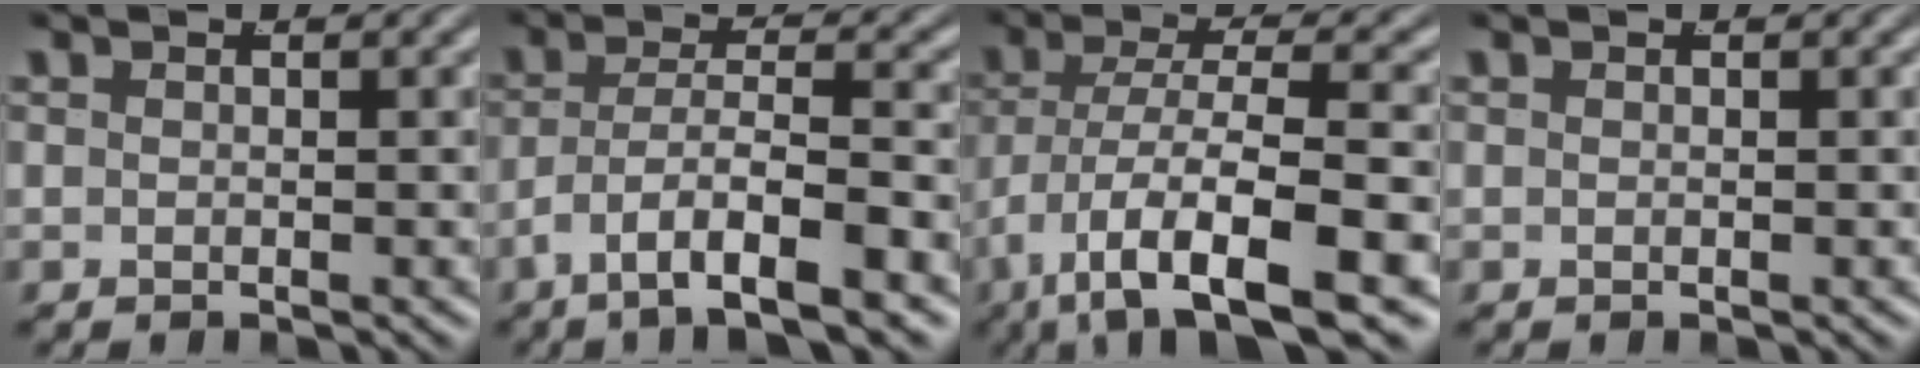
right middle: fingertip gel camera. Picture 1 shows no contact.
{"total": 6.1, "force": [-3.2, 2.1, 4.7], "torque": [-0.094, -0.024, -0.039]}
{"total": 9.7, "force": [-6.4, 3.3, 6.4], "torque": [-0.129, -0.041, -0.077]}
{"total": 0.0}